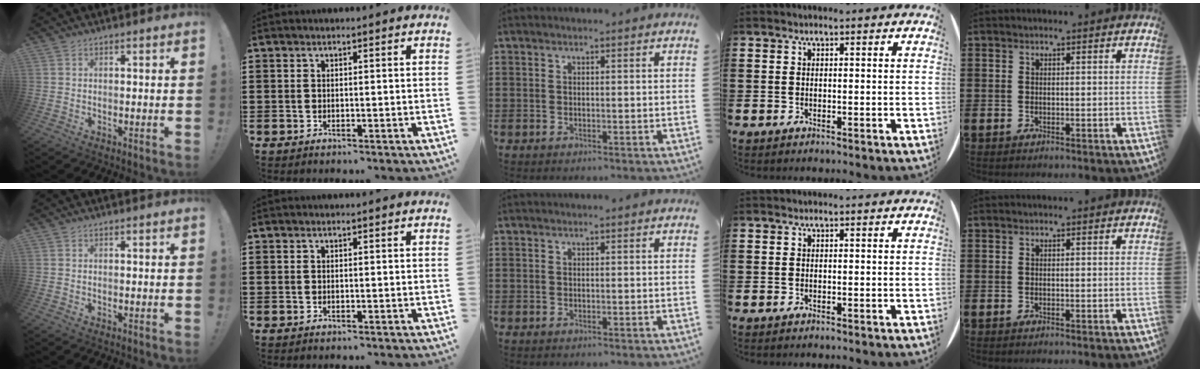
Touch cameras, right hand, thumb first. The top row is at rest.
{}